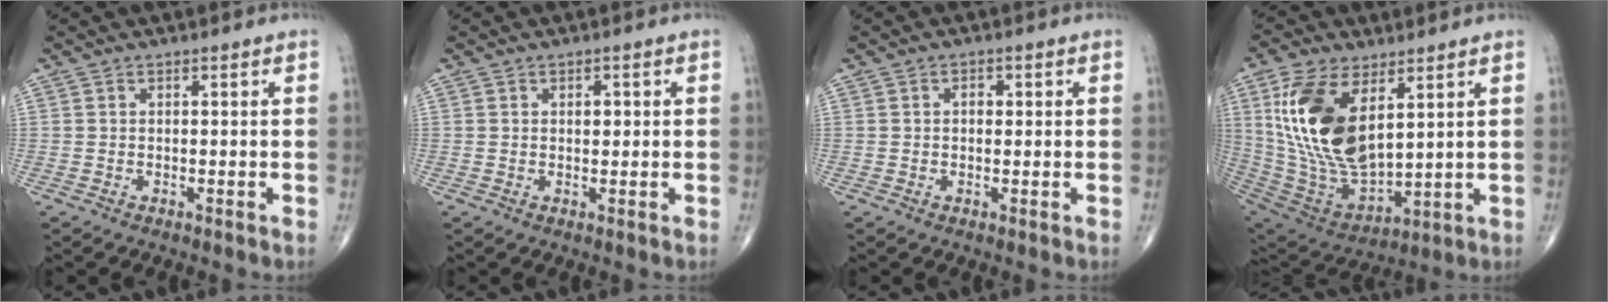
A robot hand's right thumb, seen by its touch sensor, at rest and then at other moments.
{"total": 1.7, "force": [0.4, 1.1, 1.3], "torque": [-0.011, 0.001, 0.005]}
{"total": 1.9, "force": [0.4, 1.3, 1.4], "torque": [-0.018, 0.003, 0.003]}
{"total": 20.5, "force": [6.7, 10.4, 16.4], "torque": [-0.311, -0.030, 0.140]}